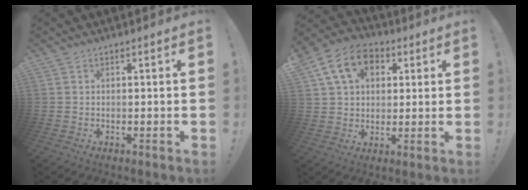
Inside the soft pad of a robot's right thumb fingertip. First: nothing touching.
{"total": 14.3, "force": [5.6, 10.4, 8.0], "torque": [-0.122, -0.010, 0.108]}